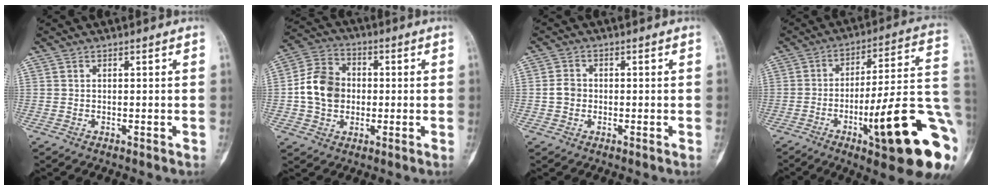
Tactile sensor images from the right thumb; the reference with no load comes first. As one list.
[{"total": 10.7, "force": [-0.3, 8.7, 6.2], "torque": [-0.095, 0.022, -0.013]}, {"total": 2.6, "force": [-0.3, 2.3, 1.2], "torque": [-0.021, 0.009, -0.010]}, {"total": 25.1, "force": [-7.7, 4.7, 23.4], "torque": [-0.280, 0.020, -0.103]}]